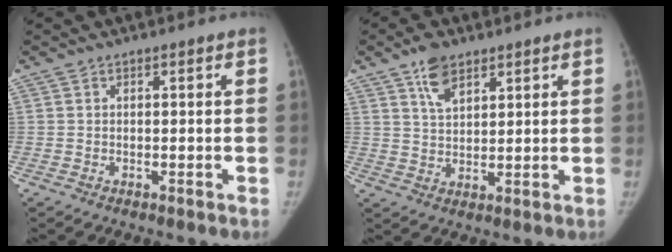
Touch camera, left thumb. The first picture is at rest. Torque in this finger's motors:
{"motor_torque": [0.94, 0.37, 0.71, -1.12, 0.24]}